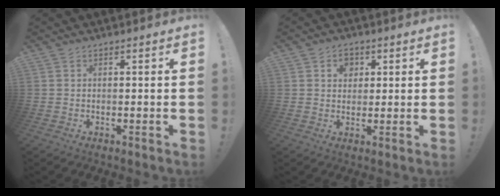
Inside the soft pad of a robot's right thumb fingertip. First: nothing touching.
{"total": 4.7, "force": [1.8, 3.9, 1.9], "torque": [-0.014, -0.006, 0.029]}